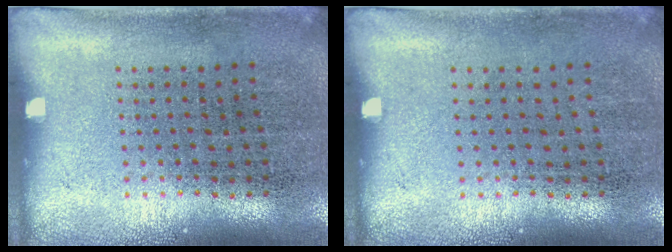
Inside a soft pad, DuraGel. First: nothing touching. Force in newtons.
{"total": 0.0}